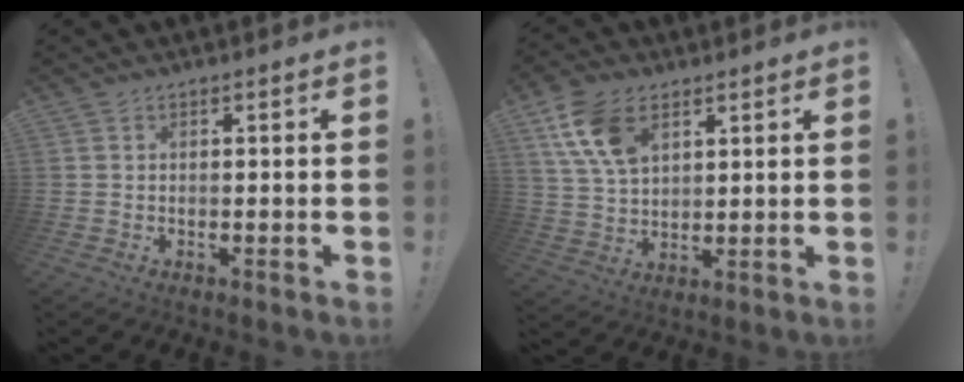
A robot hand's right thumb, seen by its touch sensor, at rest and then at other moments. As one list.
[{"total": 12.8, "force": [6.5, 7.7, 7.8], "torque": [-0.151, -0.014, 0.129]}]